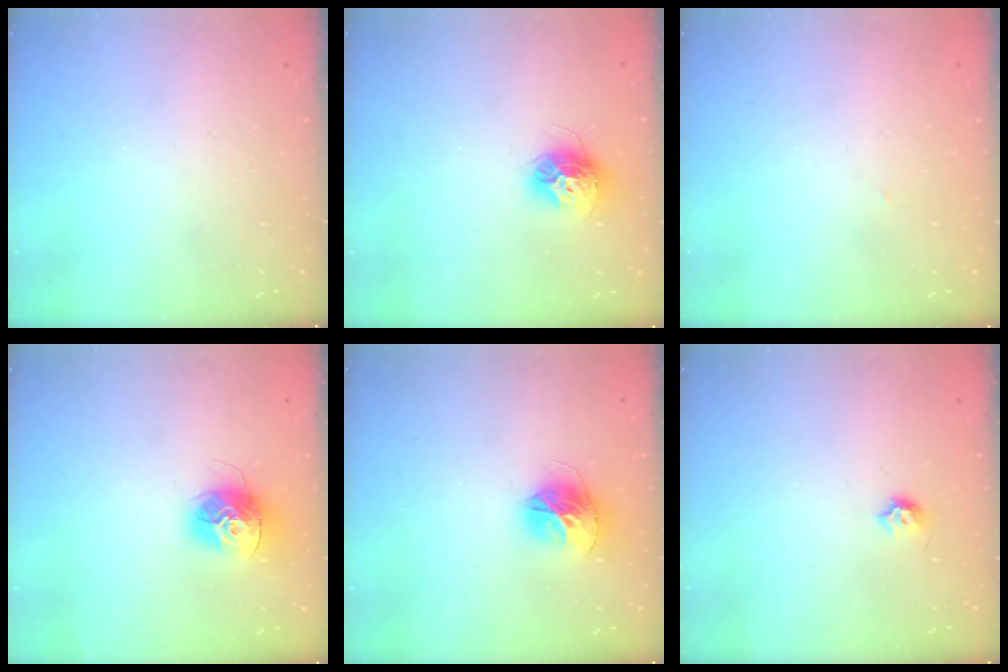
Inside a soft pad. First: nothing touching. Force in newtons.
{"total": 11.3, "press": 11.3, "slide": 0.9}
{"total": 1.3, "press": 1.3, "slide": 0.0}
{"total": 12.9, "press": 12.8, "slide": 1.3}
{"total": 13.0, "press": 12.9, "slide": 1.4}
{"total": 4.7, "press": 4.6, "slide": 0.8}